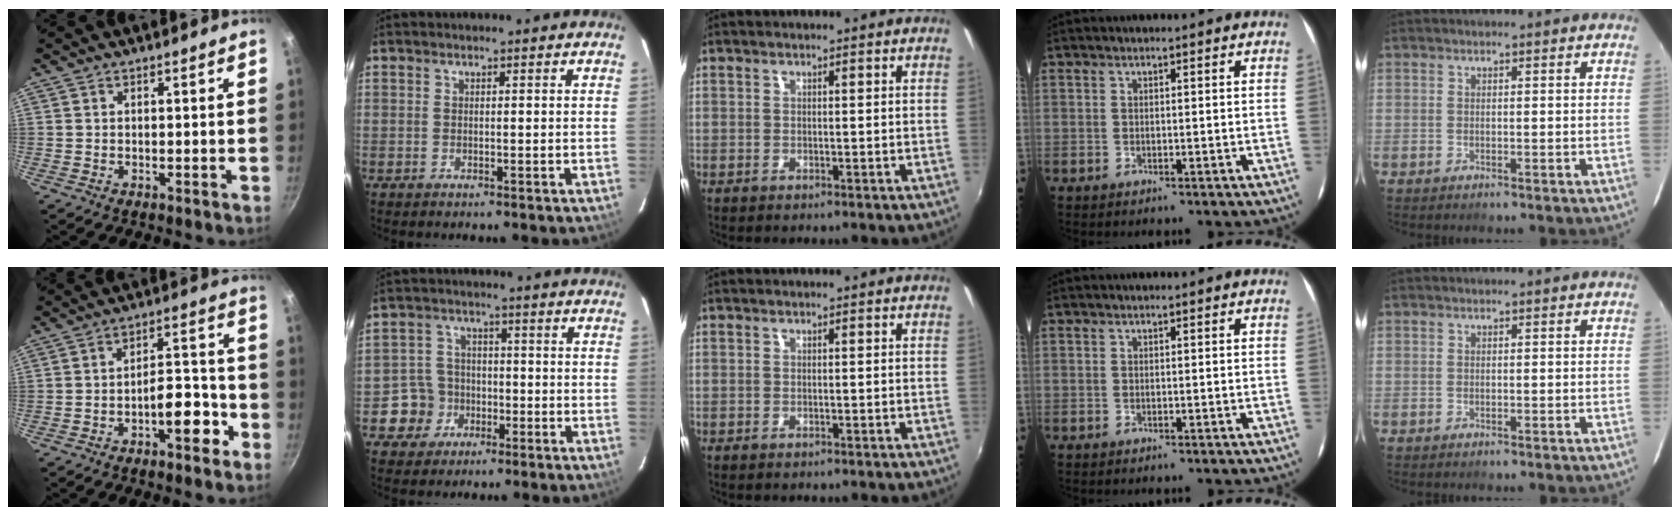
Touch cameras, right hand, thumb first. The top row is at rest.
{"thumb": {"total": 8.7, "force": [-4.4, 3.7, 6.6], "torque": [-0.071, 0.054, -0.060]}, "index": {"total": 6.6, "force": [-2.5, 6.1, 0.4], "torque": [-0.022, 0.026, -0.040]}}